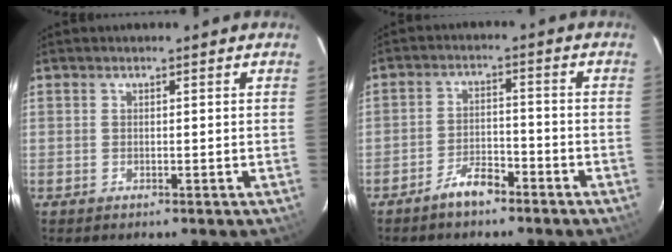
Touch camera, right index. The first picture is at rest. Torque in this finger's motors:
{"motor_torque": [0.78, -0.67, 0.38, 0.07]}